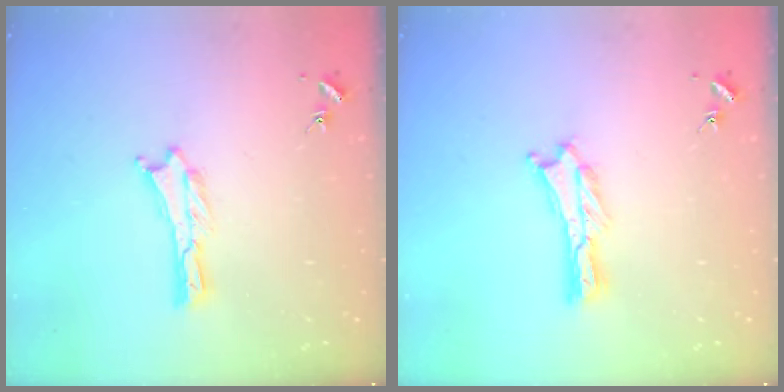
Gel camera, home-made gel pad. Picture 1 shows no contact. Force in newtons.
{"total": 0.7, "press": 0.7, "slide": 0.2}